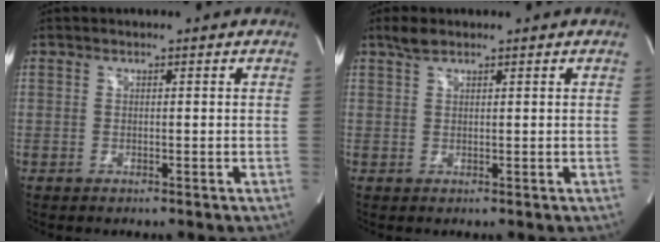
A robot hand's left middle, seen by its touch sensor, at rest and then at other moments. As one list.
[{"total": 1.9, "force": [1.6, 0.6, 1.0], "torque": [-0.027, 0.008, 0.034]}]